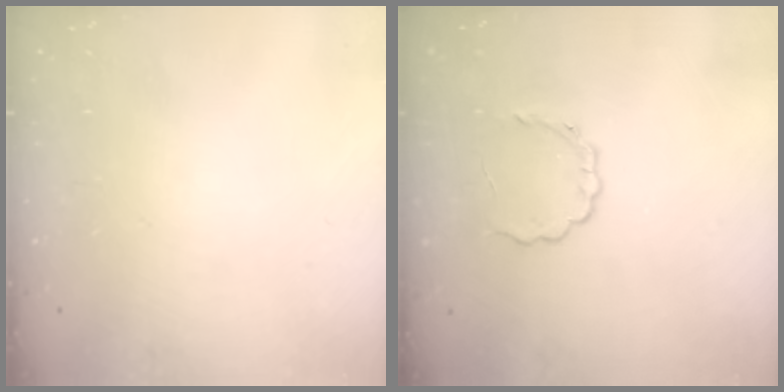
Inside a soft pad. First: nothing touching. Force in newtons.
{"total": 2.8, "press": 2.8, "slide": 0.4}